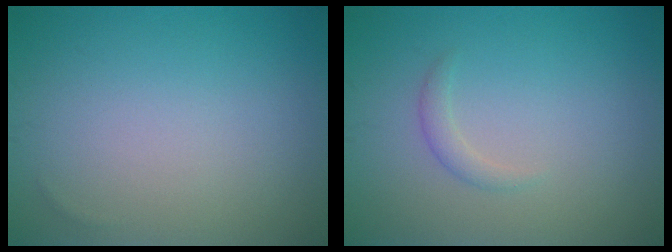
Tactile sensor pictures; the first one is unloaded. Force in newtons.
{"total": 1.1, "press": 1.1, "slide": 0.0}